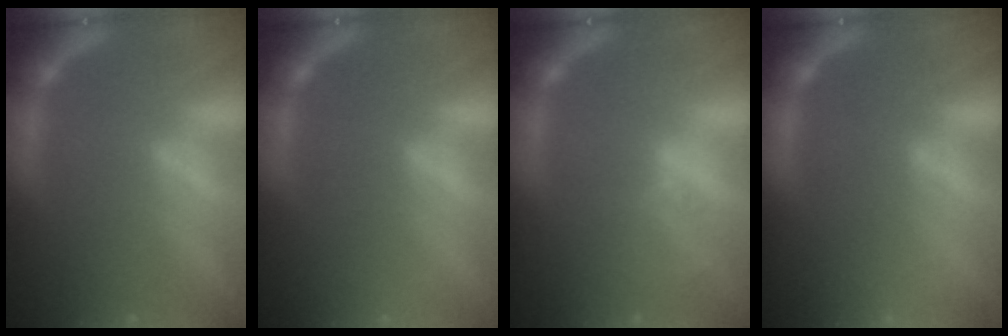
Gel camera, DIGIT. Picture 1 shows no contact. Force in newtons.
{"total": 0.9}
{"total": 2.0}
{"total": 3.0}